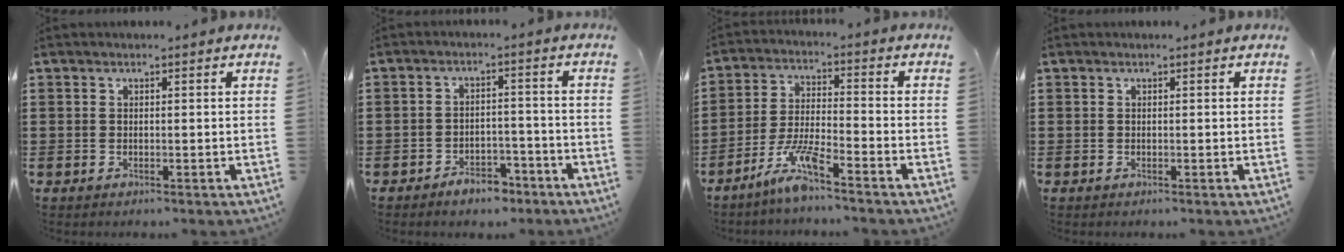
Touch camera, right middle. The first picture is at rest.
{"total": 3.9, "force": [-3.5, 1.4, 1.1], "torque": [-0.018, 0.011, -0.068]}
{"total": 7.2, "force": [-5.4, 0.5, 4.7], "torque": [-0.103, -0.010, -0.103]}
{"total": 0.0}